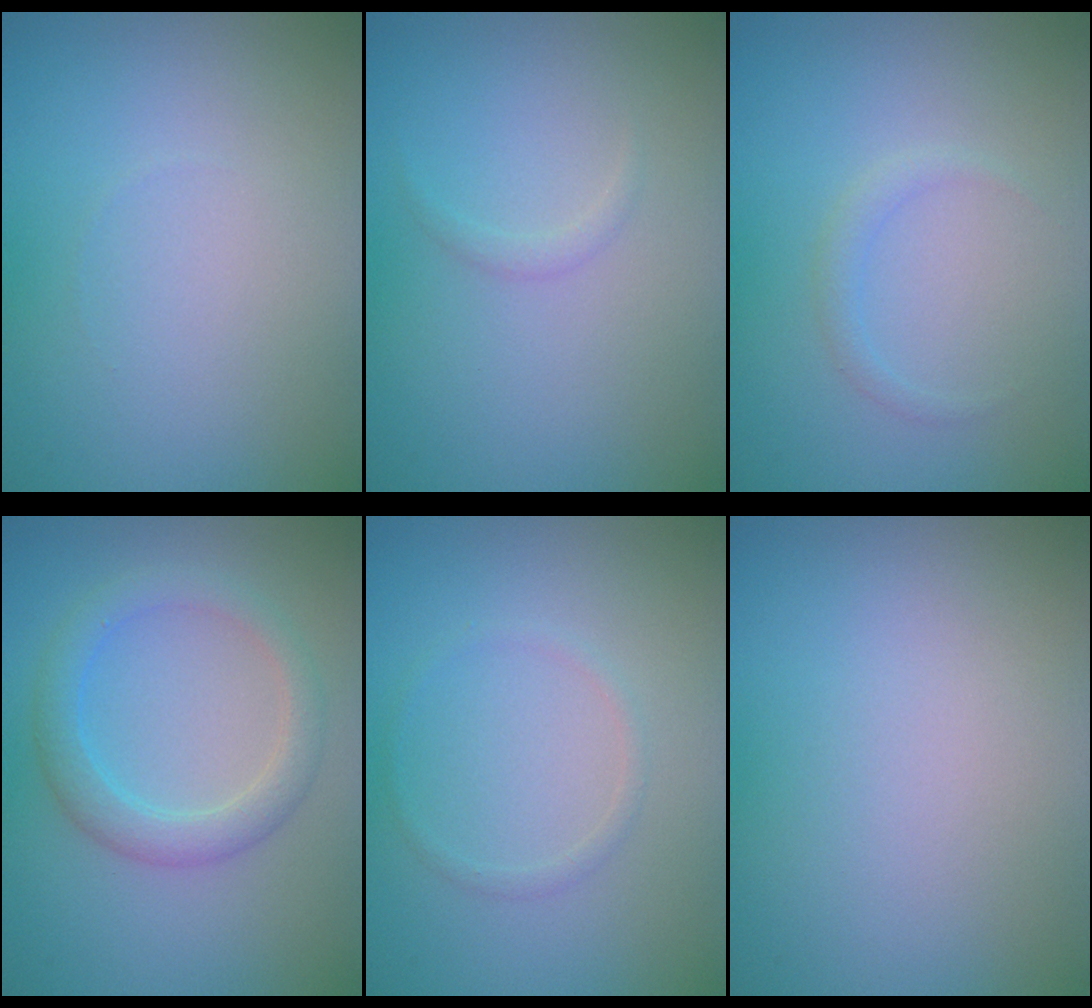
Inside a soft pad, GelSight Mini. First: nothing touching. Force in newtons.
{"total": 0.6, "press": 0.6, "slide": 0.0}
{"total": 0.9, "press": 0.9, "slide": 0.1}
{"total": 3.1, "press": 3.1, "slide": 0.1}
{"total": 0.9, "press": 0.9, "slide": 0.1}
{"total": 0.0}